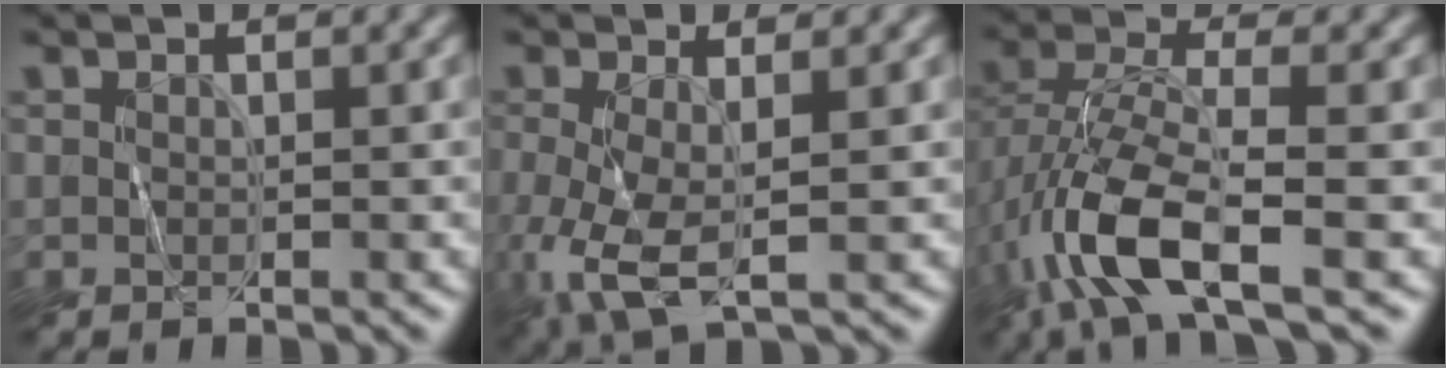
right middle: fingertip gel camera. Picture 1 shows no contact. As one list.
[{"total": 4.6, "force": [-1.1, 1.5, 4.2], "torque": [-0.105, -0.006, -0.022]}, {"total": 7.4, "force": [-4.1, 1.9, 5.9], "torque": [-0.131, 0.008, -0.090]}]